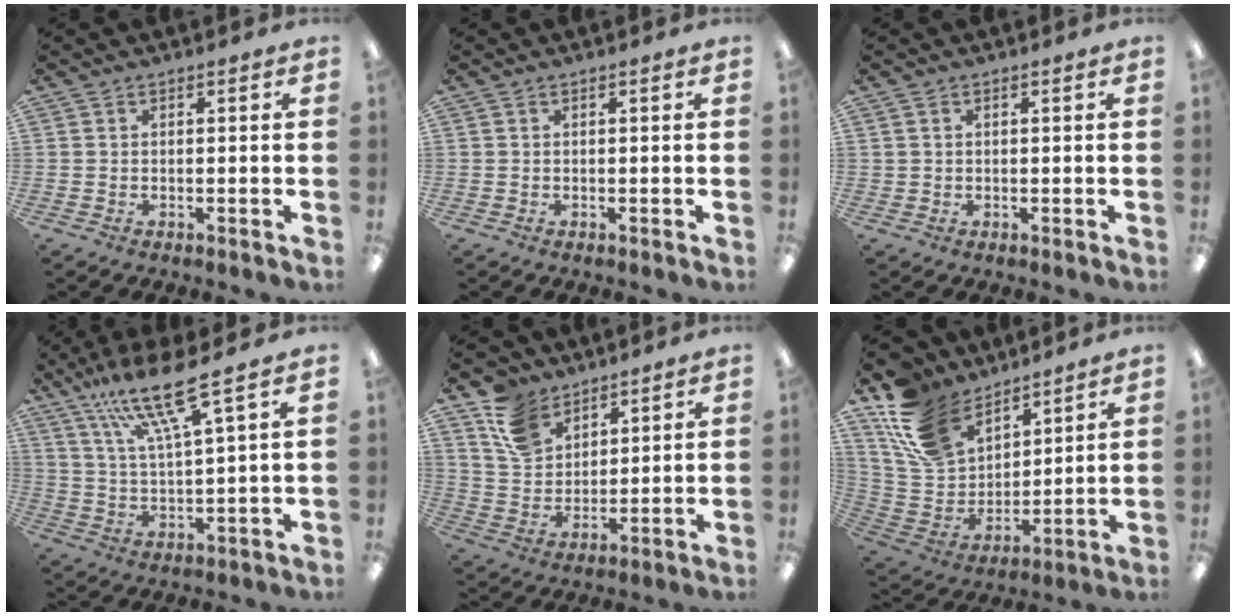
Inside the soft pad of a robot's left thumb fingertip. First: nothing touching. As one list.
[{"total": 0.0}, {"total": 0.9, "force": [0.4, 0.8, 0.2], "torque": [-0.004, 0.004, 0.008]}, {"total": 14.2, "force": [10.0, 1.9, 9.9], "torque": [-0.198, -0.044, 0.170]}, {"total": 10.8, "force": [7.9, 6.6, 3.4], "torque": [-0.085, -0.034, 0.156]}, {"total": 16.5, "force": [11.4, 9.9, 6.8], "torque": [-0.171, -0.055, 0.223]}]